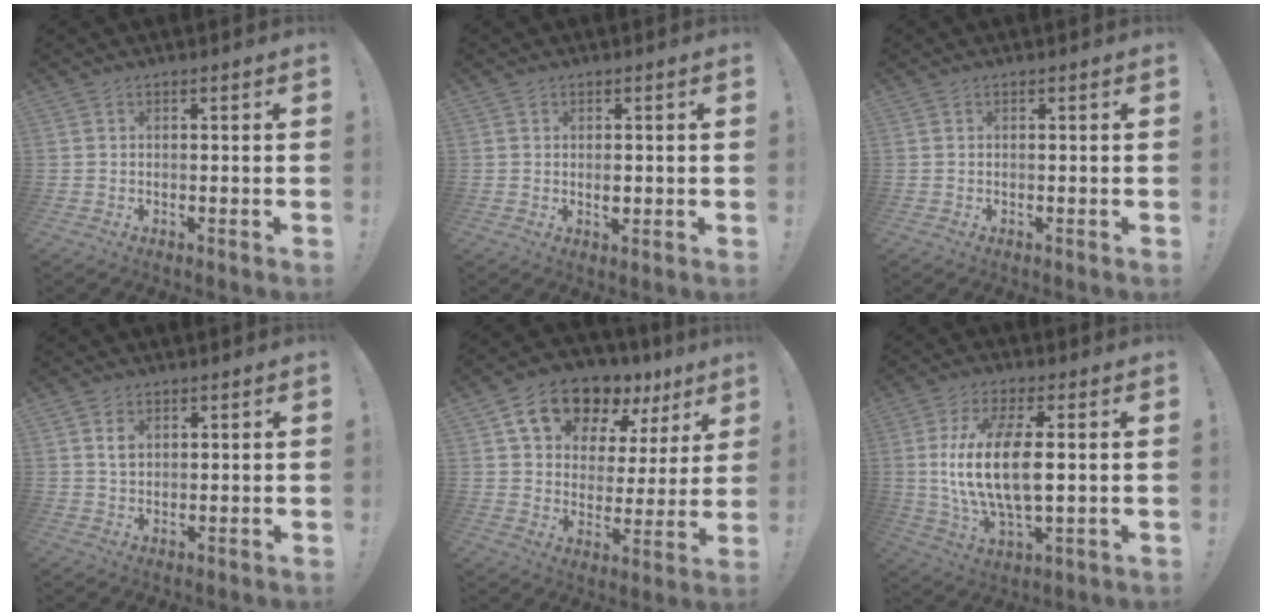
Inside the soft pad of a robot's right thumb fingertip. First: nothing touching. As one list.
[{"total": 2.0, "force": [-0.2, 1.5, 1.2], "torque": [-0.006, -0.004, -0.006]}, {"total": 0.0}, {"total": 3.5, "force": [1.5, 2.4, 2.0], "torque": [-0.020, -0.004, 0.023]}, {"total": 15.4, "force": [10.9, 8.4, 6.8], "torque": [-0.110, -0.076, 0.197]}, {"total": 17.5, "force": [1.1, 7.6, 15.7], "torque": [-0.304, -0.009, 0.014]}]